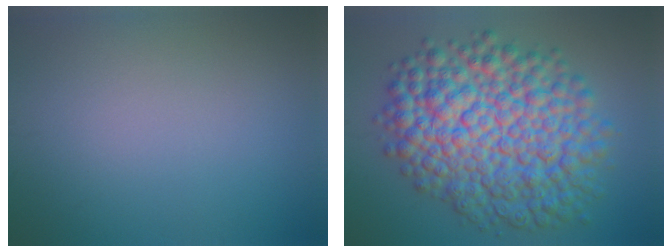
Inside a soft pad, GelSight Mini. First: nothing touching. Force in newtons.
{"total": 12.5, "press": 12.5, "slide": 0.3}